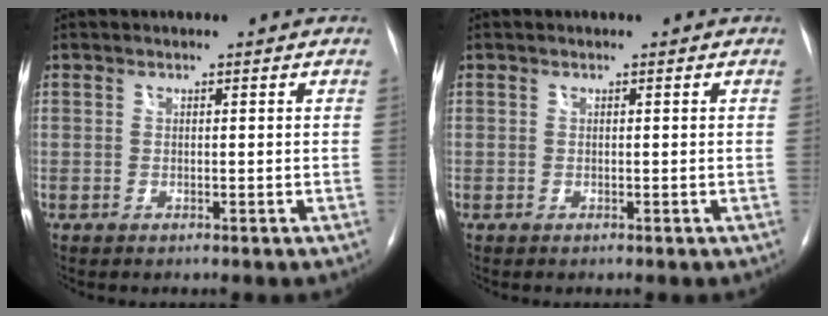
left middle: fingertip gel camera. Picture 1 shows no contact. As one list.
[{"total": 0.0}]